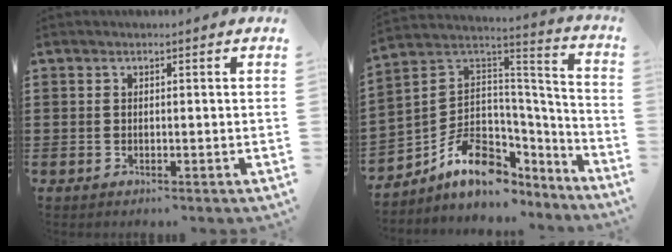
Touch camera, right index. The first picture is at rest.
{"total": 11.4, "force": [-4.8, 8.4, 6.0], "torque": [-0.120, -0.001, -0.084]}